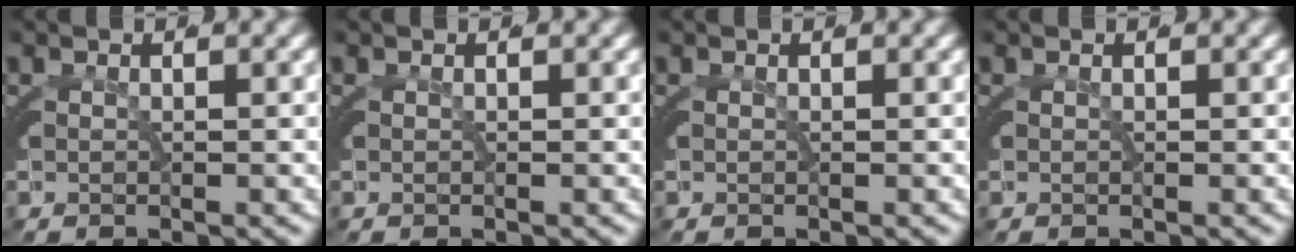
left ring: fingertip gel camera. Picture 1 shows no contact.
{"total": 0.0}
{"total": 0.0}
{"total": 0.0}